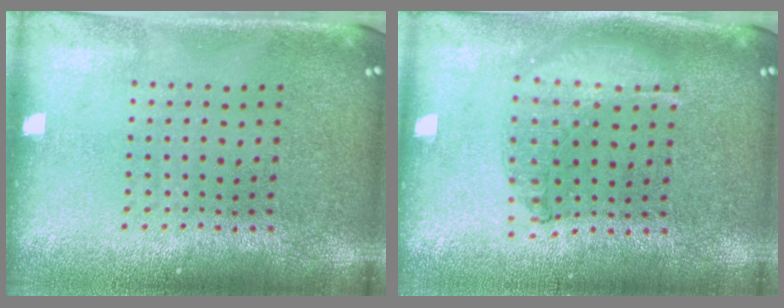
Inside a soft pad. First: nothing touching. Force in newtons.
{"total": 1.0, "press": 1.0, "slide": 0.3}